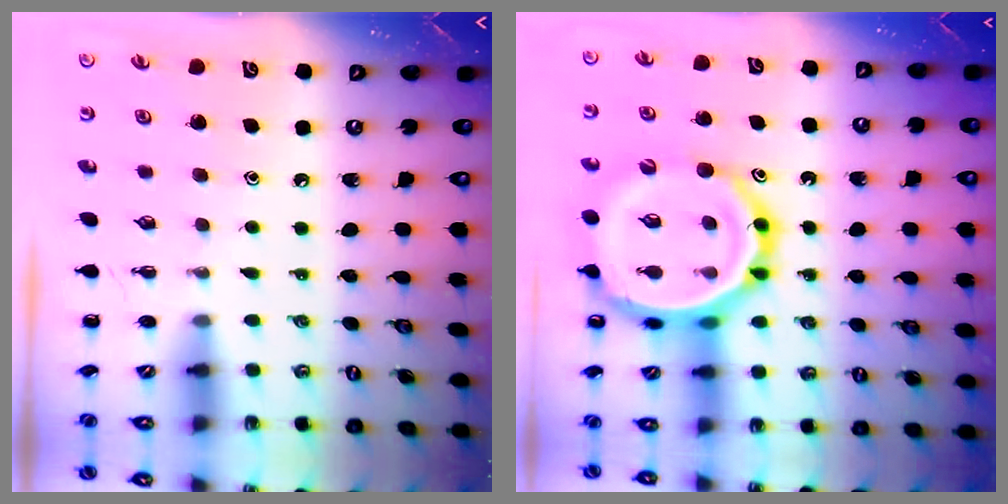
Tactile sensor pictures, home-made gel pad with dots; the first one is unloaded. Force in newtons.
{"total": 21.2, "press": 20.9, "slide": 3.5}